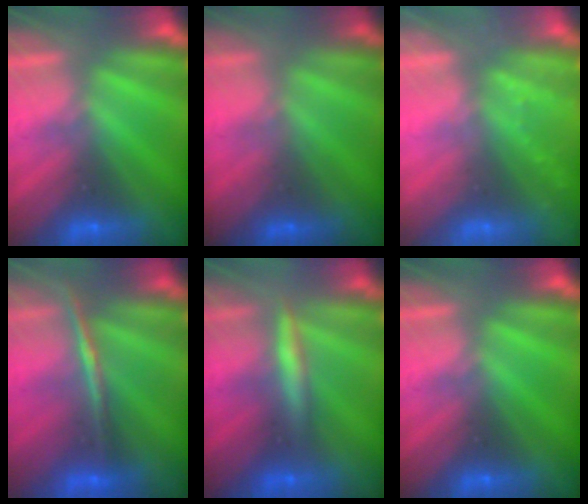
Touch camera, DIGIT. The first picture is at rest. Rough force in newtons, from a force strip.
{"total": 1.1}
{"total": 2.2}
{"total": 1.9}
{"total": 2.6}
{"total": 0.0}